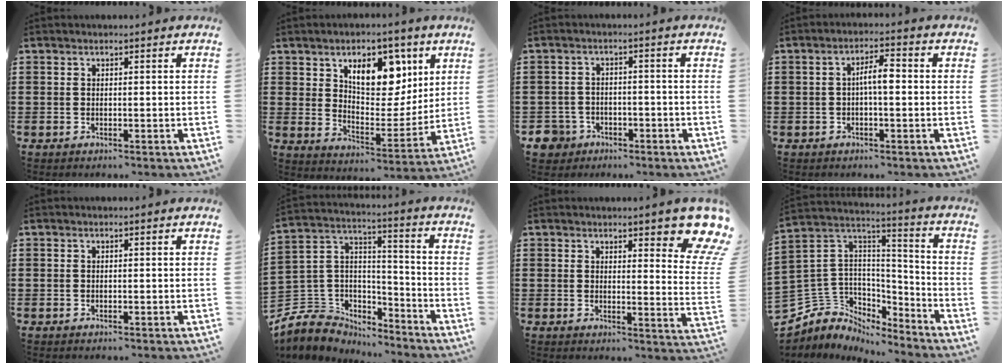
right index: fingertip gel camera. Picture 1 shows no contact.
{"total": 10.4, "force": [5.7, 5.8, 6.4], "torque": [-0.104, -0.017, 0.095]}
{"total": 3.1, "force": [-2.4, 1.9, 0.4], "torque": [-0.020, 0.002, -0.052]}
{"total": 3.7, "force": [-0.2, 0.9, 3.6], "torque": [-0.066, 0.010, -0.008]}
{"total": 0.0}
{"total": 6.9, "force": [-5.0, 4.6, 0.5], "torque": [-0.050, -0.003, -0.100]}
{"total": 6.7, "force": [5.2, 1.3, 3.9], "torque": [-0.065, -0.026, 0.088]}
{"total": 6.7, "force": [-3.6, 5.6, 0.1], "torque": [-0.045, -0.014, -0.072]}